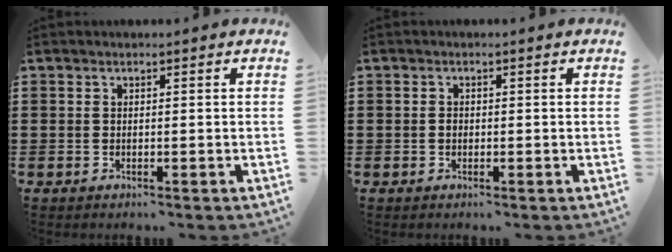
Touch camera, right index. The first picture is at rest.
{"total": 0.9, "force": [-0.1, 0.6, 0.6], "torque": [-0.016, -0.002, -0.001]}